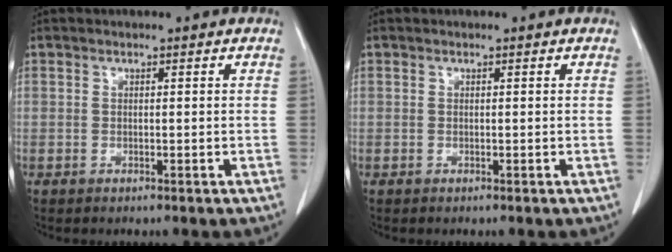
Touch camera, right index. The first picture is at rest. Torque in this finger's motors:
{"motor_torque": [-0.01, 0.02, -0.01, 0.00]}